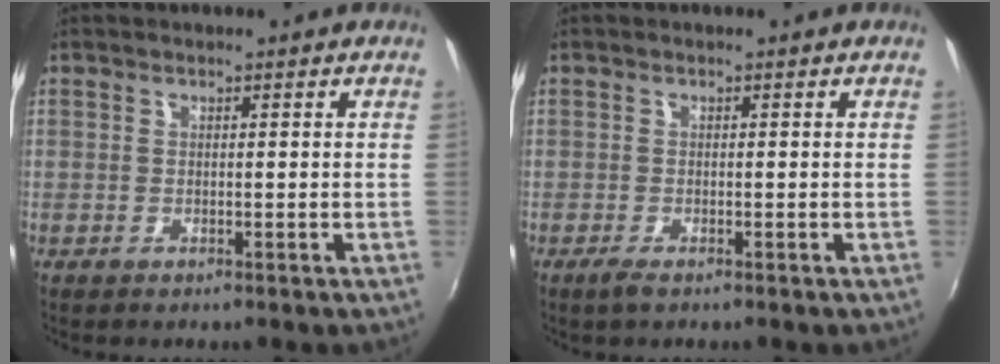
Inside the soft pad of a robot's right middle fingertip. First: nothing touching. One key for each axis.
{"total": 1.6, "fx": -1.1, "fy": 0.3, "fz": 1.2, "tx": -0.025, "ty": -0.006, "tz": -0.021}